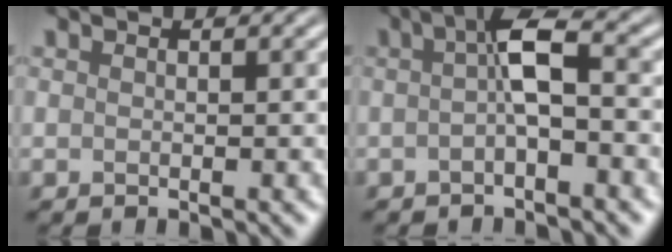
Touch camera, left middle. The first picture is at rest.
{"total": 3.4, "force": [0.0, 0.6, 3.3], "torque": [-0.059, 0.017, -0.002]}